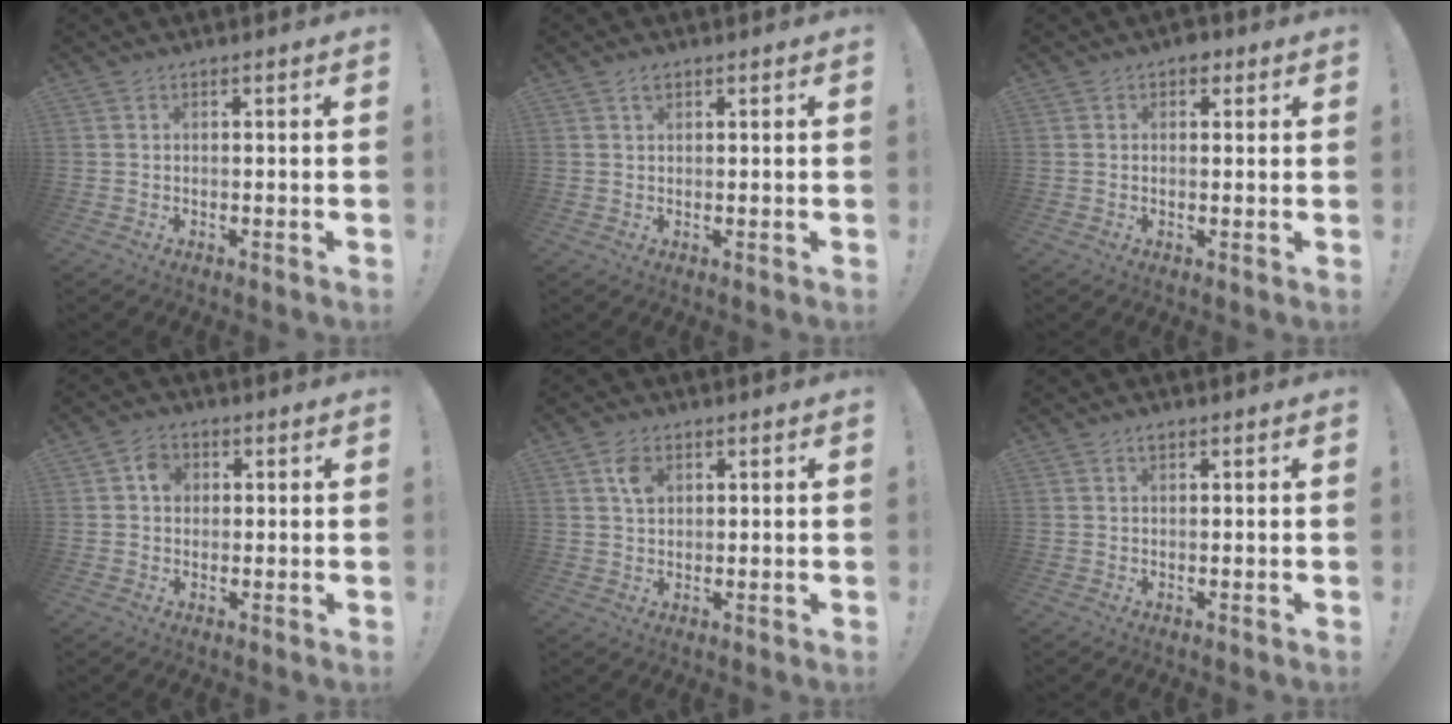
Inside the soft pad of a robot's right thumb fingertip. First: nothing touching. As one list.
[{"total": 1.1, "force": [0.8, 0.6, 0.6], "torque": [-0.013, 0.001, 0.014]}, {"total": 2.8, "force": [1.3, 1.9, 1.6], "torque": [-0.011, -0.005, 0.020]}, {"total": 4.3, "force": [0.6, 3.7, 2.2], "torque": [-0.027, 0.005, 0.009]}, {"total": 4.2, "force": [1.6, 3.0, 2.6], "torque": [-0.036, -0.001, 0.027]}, {"total": 0.8, "force": [0.5, 0.4, 0.4], "torque": [-0.010, 0.002, 0.009]}]